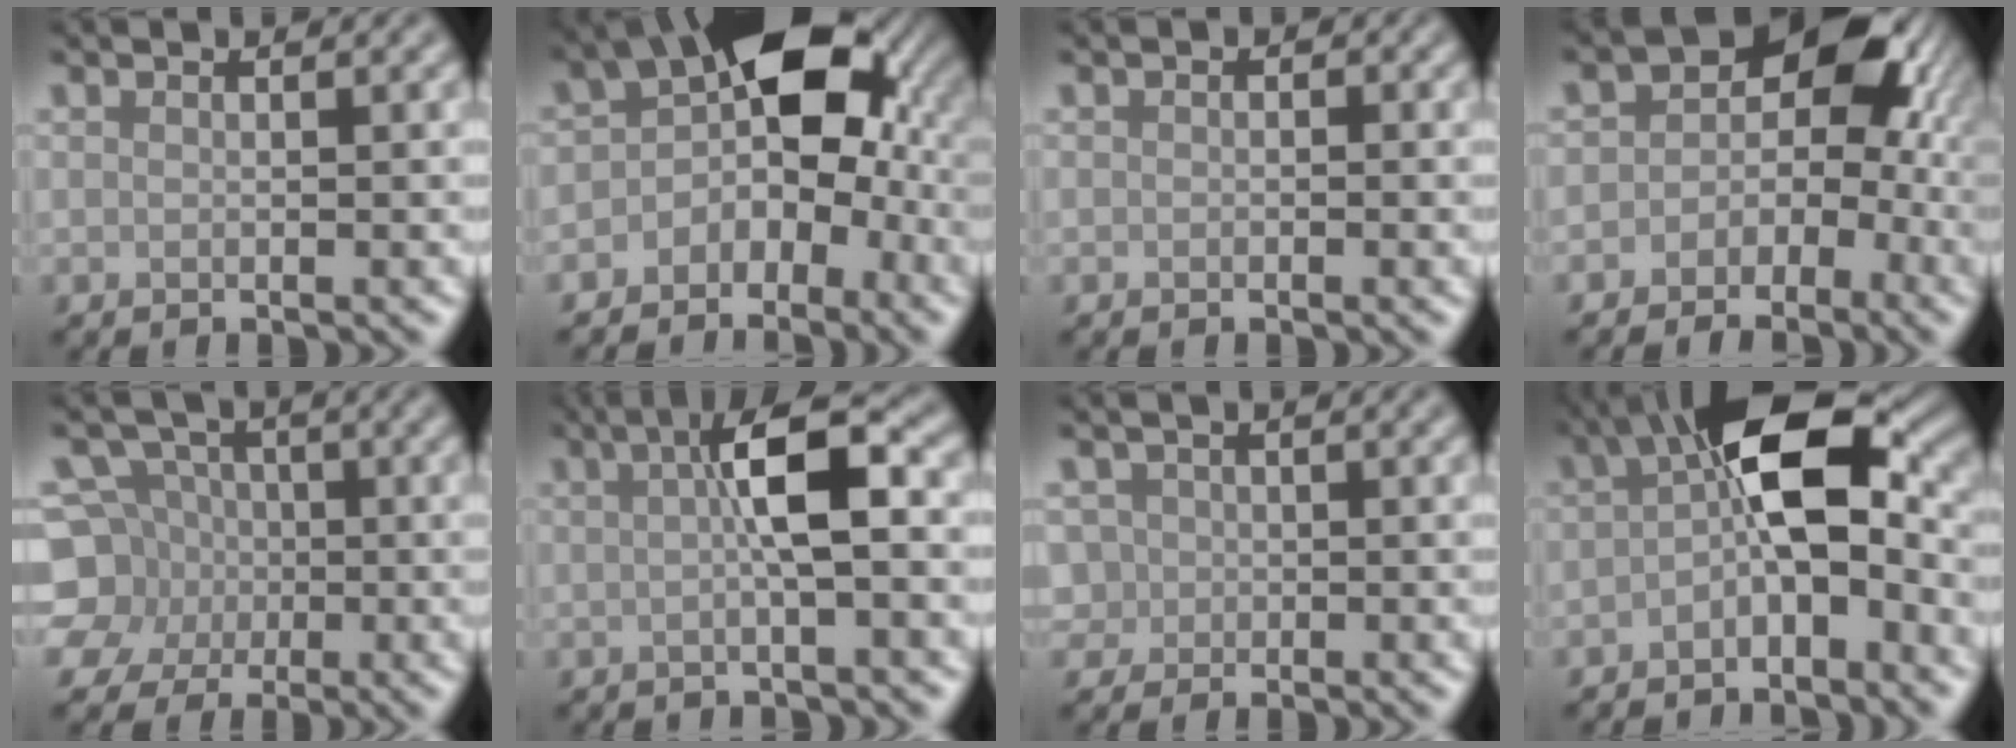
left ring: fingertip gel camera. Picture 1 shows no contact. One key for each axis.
{"total": 7.8, "fx": -1.3, "fy": 5.1, "fz": 5.7, "tx": -0.060, "ty": 0.022, "tz": -0.038}
{"total": 0.7, "fx": -0.5, "fy": 0.5, "fz": -0.2, "tx": 0.005, "ty": -0.003, "tz": -0.008}
{"total": 5.7, "fx": -1.4, "fy": 4.2, "fz": 3.5, "tx": -0.027, "ty": 0.006, "tz": -0.033}
{"total": 8.4, "fx": -2.0, "fy": 7.7, "fz": 2.5, "tx": -0.061, "ty": 0.020, "tz": -0.068}
{"total": 4.8, "fx": 0.3, "fy": 0.8, "fz": 4.7, "tx": -0.080, "ty": 0.016, "tz": 0.002}
{"total": 1.8, "fx": -0.4, "fy": 1.7, "fz": -0.1, "tx": -0.001, "ty": 0.003, "tz": 0.004}
{"total": 7.6, "fx": -1.1, "fy": 3.1, "fz": 6.8, "tx": -0.117, "ty": 0.022, "tz": -0.030}